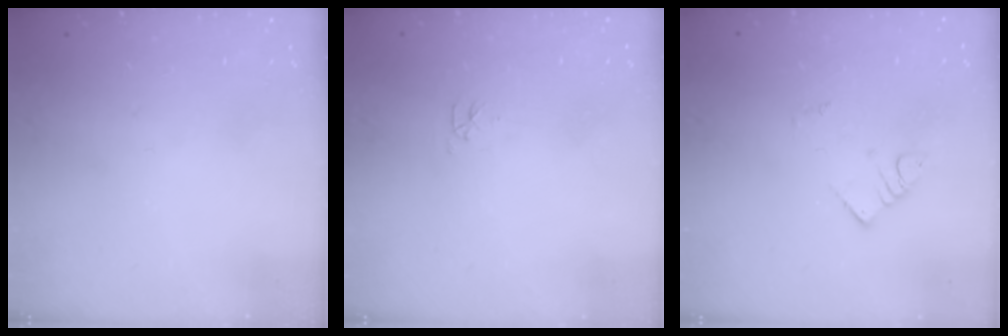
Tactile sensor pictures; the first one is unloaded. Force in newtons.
{"total": 2.8, "press": 2.7, "slide": 0.4}
{"total": 2.7, "press": 2.7, "slide": 0.4}